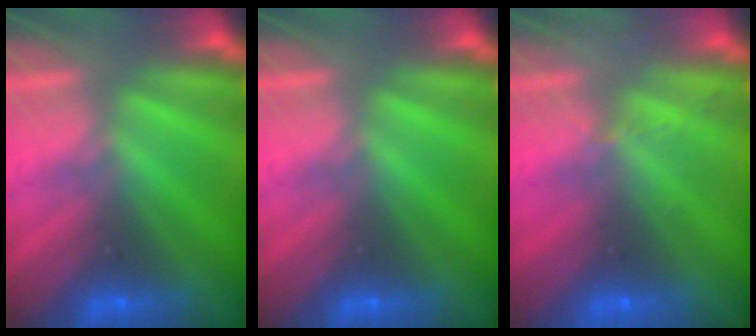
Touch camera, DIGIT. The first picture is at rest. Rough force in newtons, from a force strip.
{"total": 0.0}
{"total": 2.0}